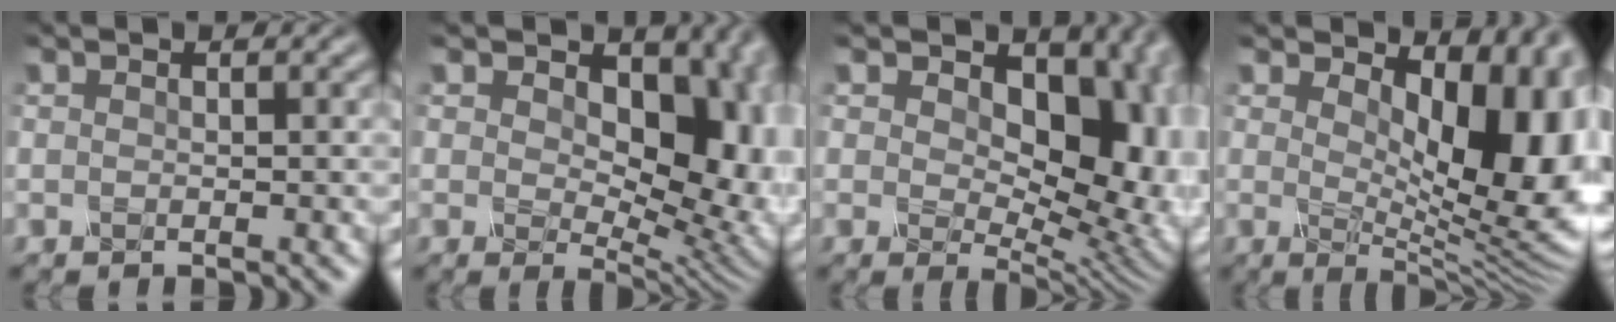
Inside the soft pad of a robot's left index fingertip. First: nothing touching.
{"total": 13.0, "force": [2.5, 8.0, 10.0], "torque": [-0.120, -0.009, 0.040]}
{"total": 14.8, "force": [3.0, 9.3, 11.1], "torque": [-0.115, -0.004, 0.053]}
{"total": 11.4, "force": [2.6, 5.5, 9.7], "torque": [-0.131, -0.010, 0.045]}